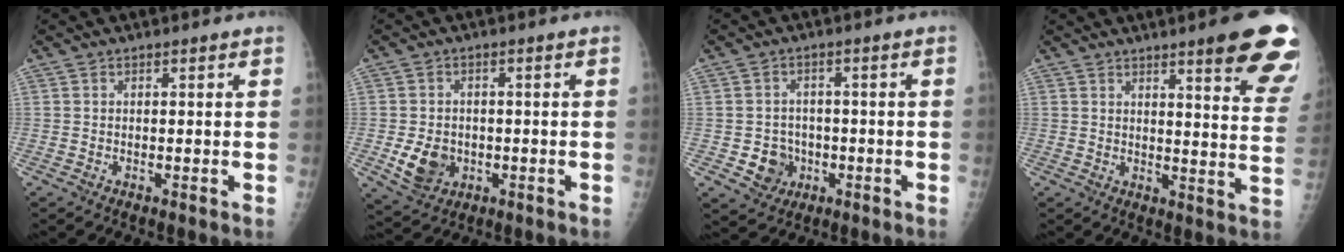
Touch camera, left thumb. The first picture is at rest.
{"total": 6.6, "force": [-1.5, 5.3, 3.6], "torque": [-0.046, 0.003, -0.016]}
{"total": 5.6, "force": [-1.6, 5.1, 1.6], "torque": [0.004, 0.011, -0.021]}
{"total": 15.4, "force": [9.9, 2.3, 11.6], "torque": [-0.108, -0.050, 0.107]}